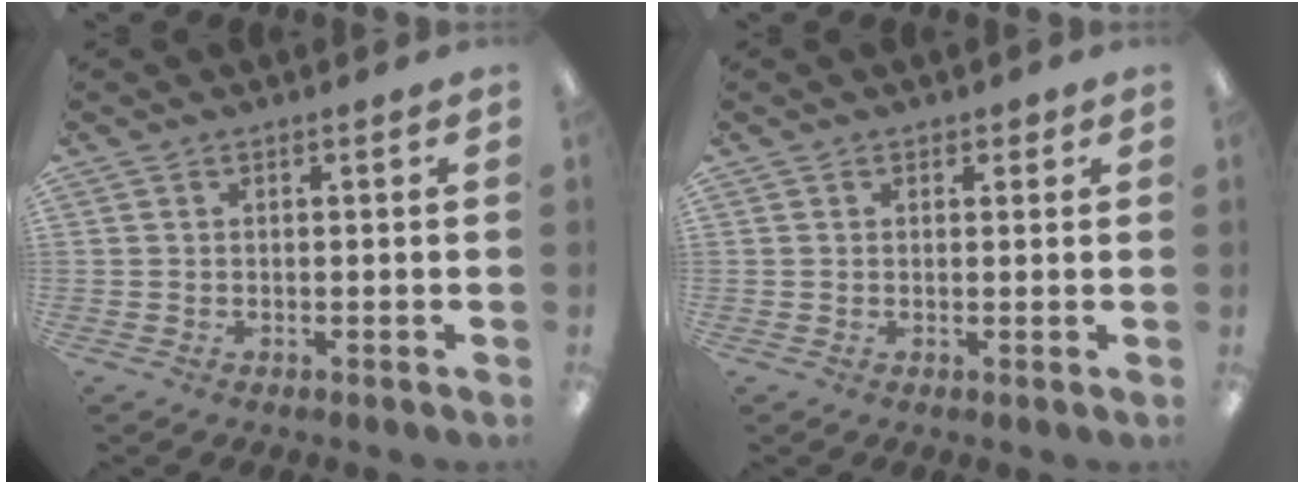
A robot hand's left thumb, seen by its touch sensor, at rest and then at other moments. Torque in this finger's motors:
{"motor_torque": [0.29, -0.33, -0.12, -0.10, 0.01]}